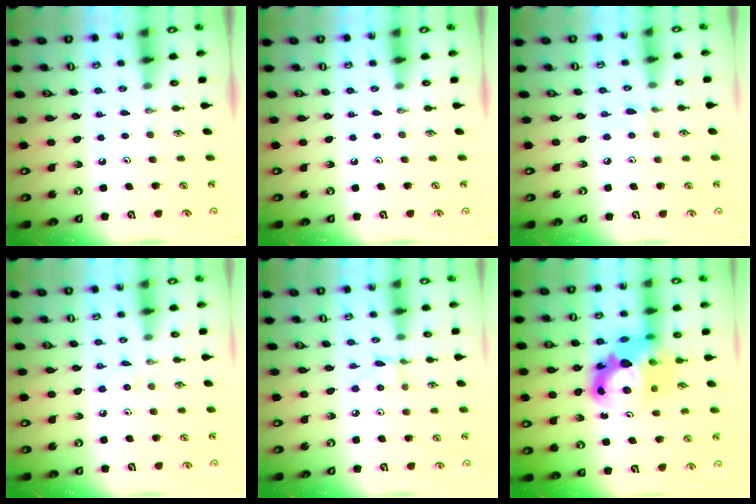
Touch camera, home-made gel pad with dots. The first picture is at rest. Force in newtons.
{"total": 0.0}
{"total": 2.2, "press": 2.2, "slide": 0.3}
{"total": 2.8, "press": 2.8, "slide": 0.3}
{"total": 2.6, "press": 2.6, "slide": 0.4}
{"total": 15.7, "press": 15.6, "slide": 1.3}